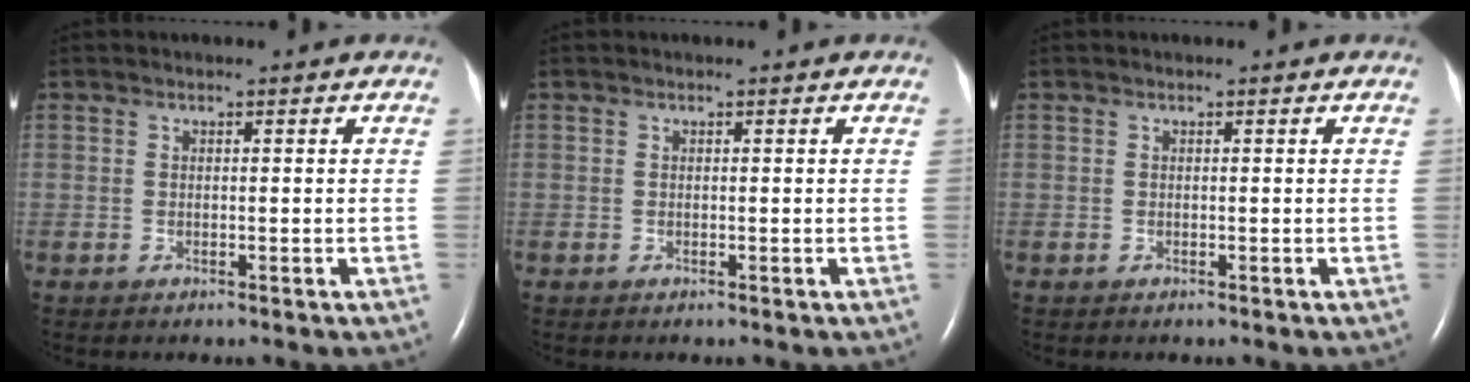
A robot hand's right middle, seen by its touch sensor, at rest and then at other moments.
{"total": 0.0}
{"total": 0.0}